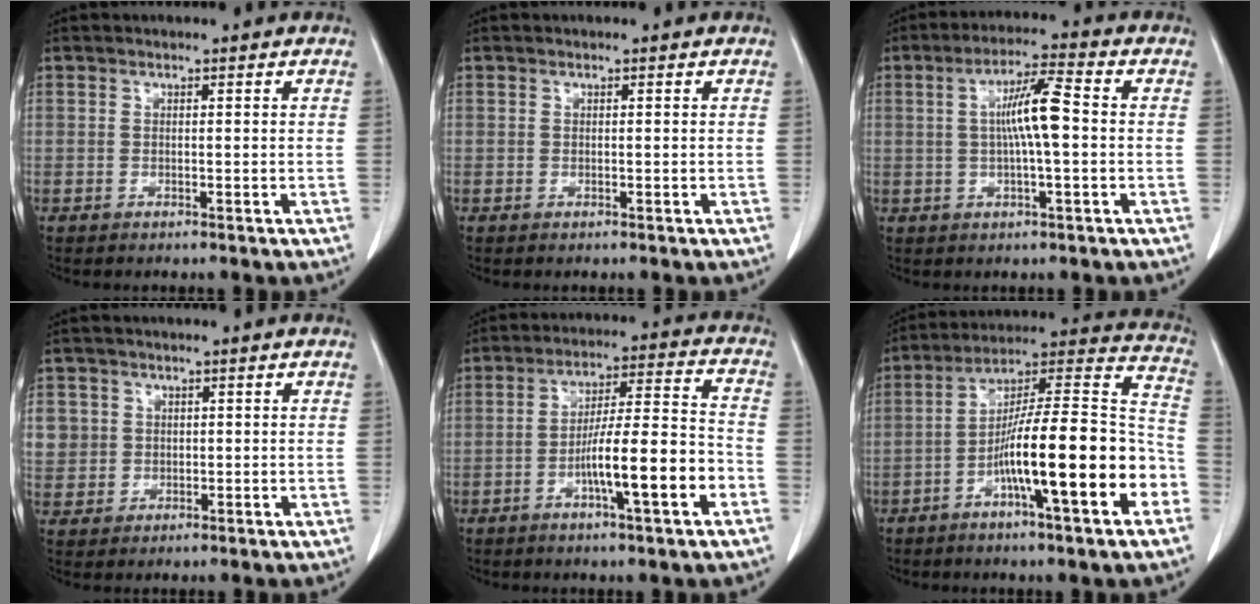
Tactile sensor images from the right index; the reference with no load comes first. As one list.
[{"total": 0.0}, {"total": 7.9, "force": [0.3, 0.9, 7.9], "torque": [-0.145, 0.013, 0.001]}, {"total": 9.8, "force": [1.7, 9.5, 1.8], "torque": [-0.070, 0.040, 0.053]}, {"total": 13.1, "force": [-4.8, 1.2, 12.2], "torque": [-0.200, 0.011, -0.075]}, {"total": 21.1, "force": [-7.1, 2.3, 19.8], "torque": [-0.273, 0.015, -0.114]}]